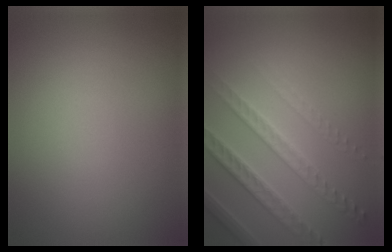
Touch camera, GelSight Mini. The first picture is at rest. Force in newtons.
{"total": 4.5, "press": 3.6, "slide": 2.7}